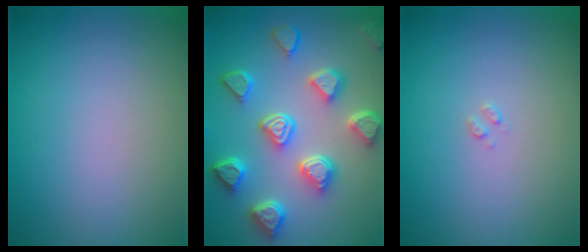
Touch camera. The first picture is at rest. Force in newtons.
{"total": 7.2, "press": 5.8, "slide": 4.2}
{"total": 0.6, "press": 0.6, "slide": 0.2}